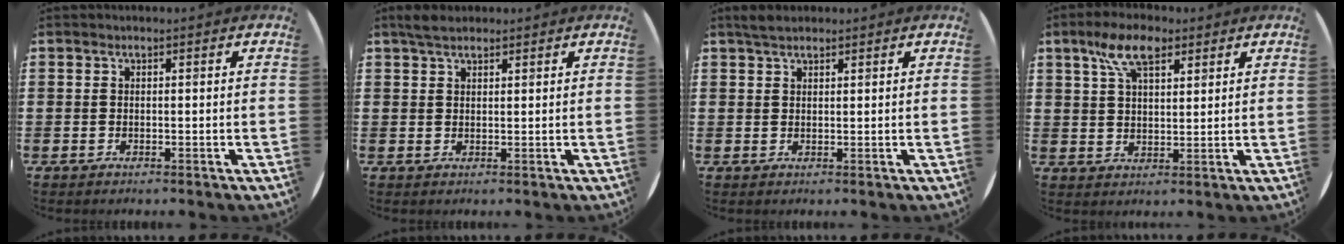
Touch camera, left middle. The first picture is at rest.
{"total": 2.3, "force": [1.9, 0.8, 1.0], "torque": [-0.015, 0.003, 0.033]}
{"total": 2.1, "force": [1.8, 0.6, 0.9], "torque": [-0.014, 0.003, 0.031]}
{"total": 7.2, "force": [4.4, 3.3, 4.7], "torque": [-0.097, 0.006, 0.078]}